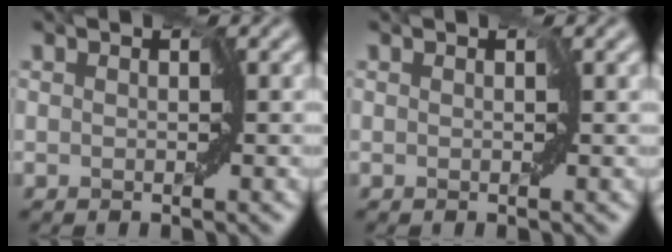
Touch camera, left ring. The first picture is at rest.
{"total": 0.0}